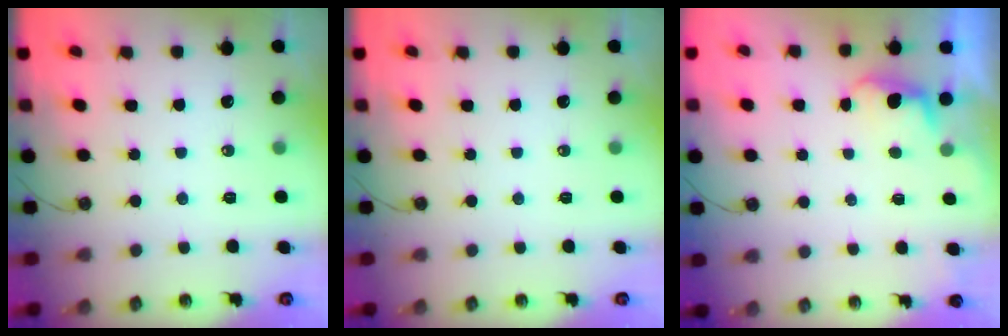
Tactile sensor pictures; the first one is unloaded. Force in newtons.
{"total": 0.0}
{"total": 1.2, "press": 0.9, "slide": 0.7}